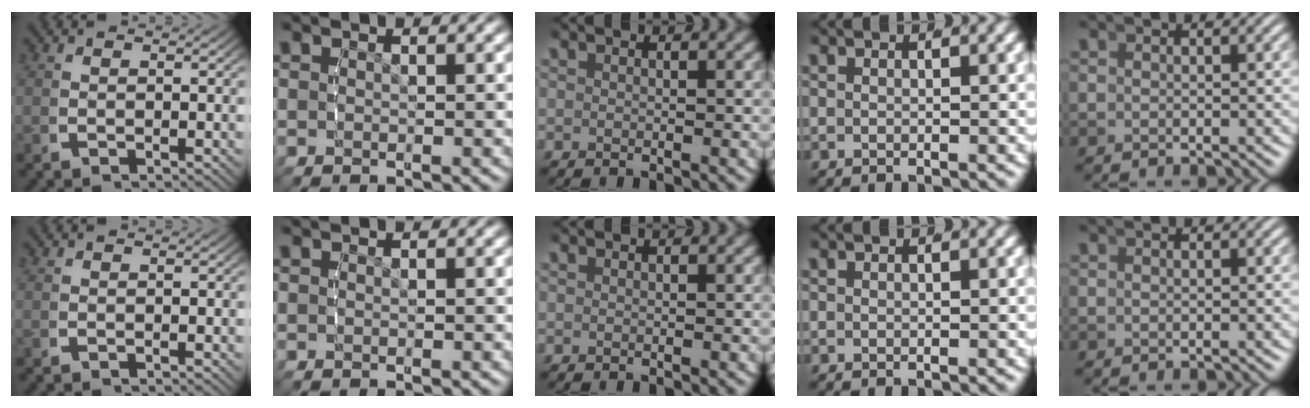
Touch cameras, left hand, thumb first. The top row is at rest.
{}